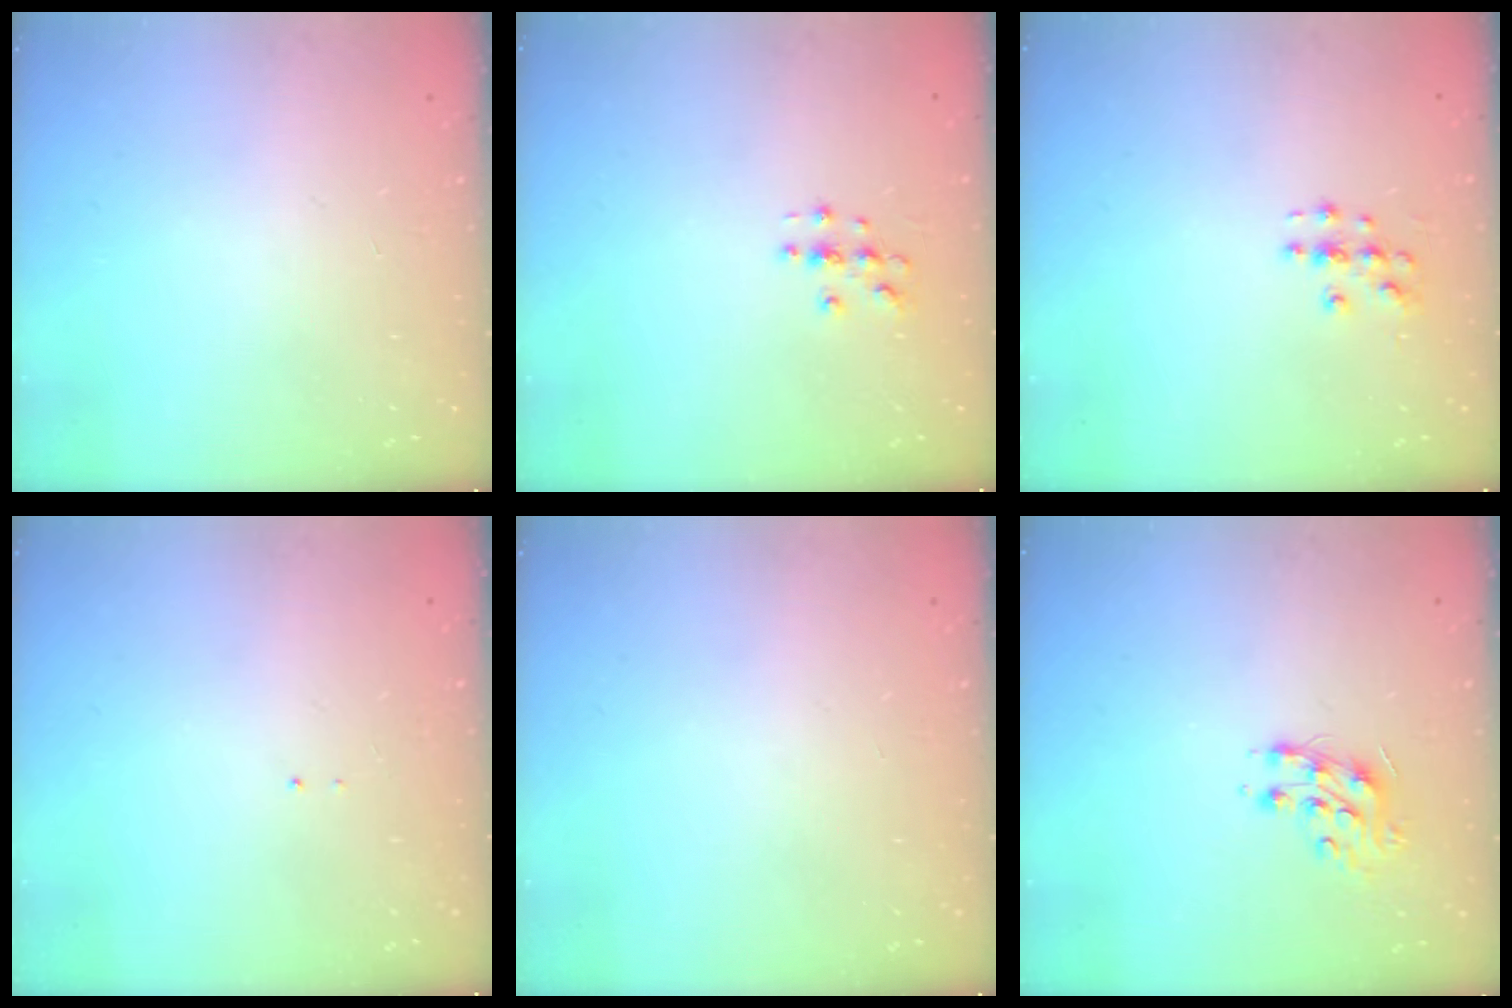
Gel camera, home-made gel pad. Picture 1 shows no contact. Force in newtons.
{"total": 2.8, "press": 2.8, "slide": 0.3}
{"total": 3.3, "press": 3.3, "slide": 0.2}
{"total": 0.7, "press": 0.7, "slide": 0.1}
{"total": 0.0}
{"total": 8.4, "press": 8.4, "slide": 0.2}